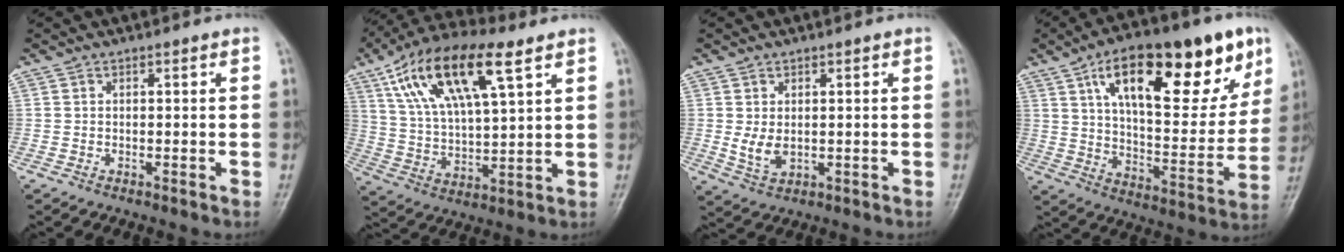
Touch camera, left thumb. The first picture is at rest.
{"total": 19.0, "force": [9.3, 7.0, 15.0], "torque": [-0.264, -0.010, 0.168]}
{"total": 4.0, "force": [0.3, 2.7, 3.0], "torque": [-0.051, -0.010, 0.014]}
{"total": 26.9, "force": [13.6, 10.9, 20.4], "torque": [-0.264, -0.019, 0.215]}